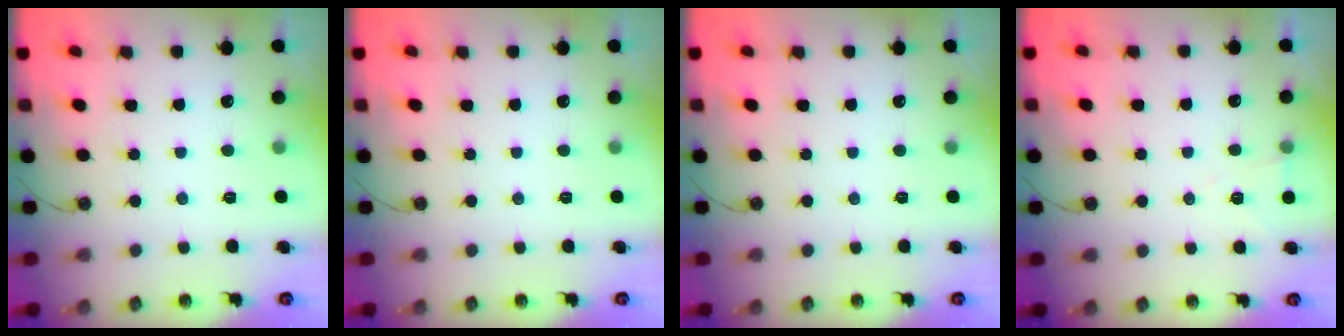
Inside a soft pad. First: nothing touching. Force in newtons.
{"total": 0.0}
{"total": 0.0}
{"total": 5.0, "press": 2.7, "slide": 4.2}